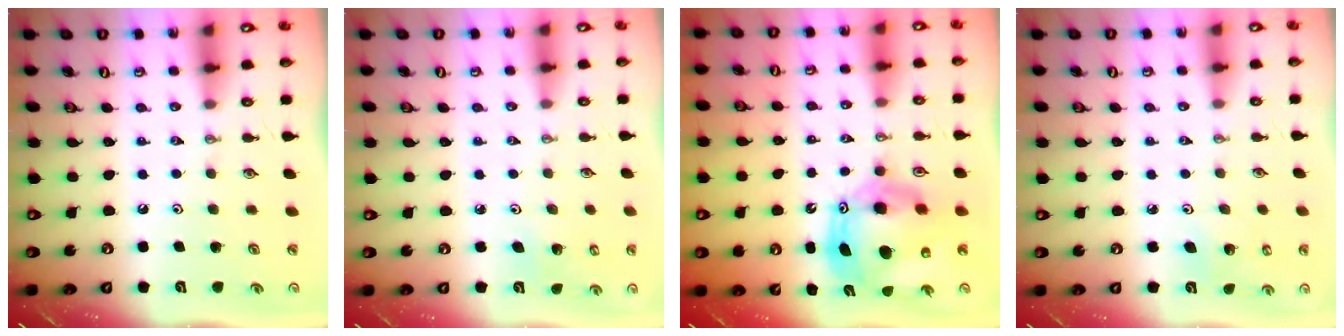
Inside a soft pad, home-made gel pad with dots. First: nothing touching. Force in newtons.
{"total": 3.9, "press": 3.7, "slide": 1.3}
{"total": 15.3, "press": 15.2, "slide": 1.5}
{"total": 4.2, "press": 4.1, "slide": 0.9}